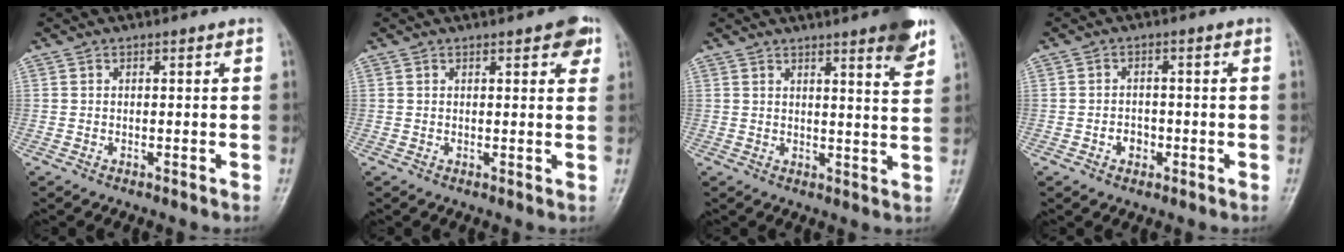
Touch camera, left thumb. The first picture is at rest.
{"total": 4.4, "force": [2.3, 1.8, 3.3], "torque": [-0.026, -0.006, 0.021]}
{"total": 8.0, "force": [5.3, 1.0, 5.9], "torque": [-0.063, -0.028, 0.064]}
{"total": 2.8, "force": [-1.1, 2.3, 1.3], "torque": [-0.005, 0.010, -0.019]}